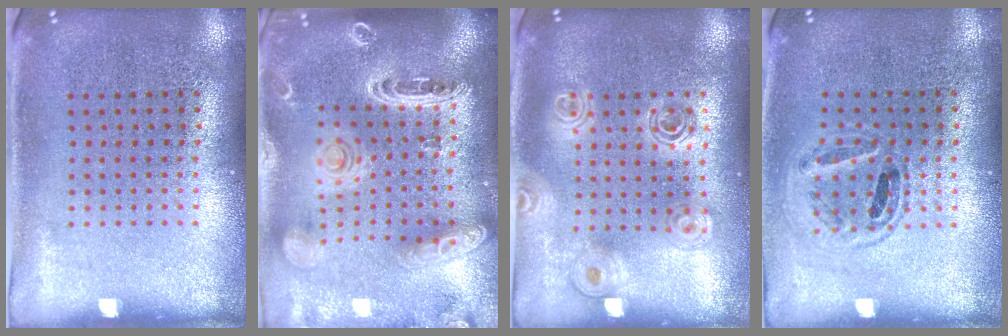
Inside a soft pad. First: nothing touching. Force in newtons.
{"total": 2.7, "press": 2.3, "slide": 1.3}
{"total": 1.6, "press": 1.4, "slide": 0.7}
{"total": 0.9, "press": 0.8, "slide": 0.3}